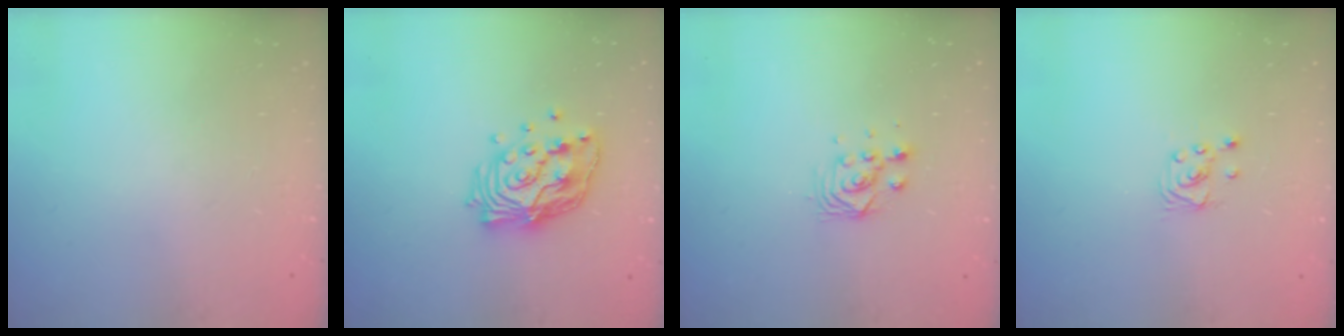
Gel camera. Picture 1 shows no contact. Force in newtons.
{"total": 14.8, "press": 14.8, "slide": 1.2}
{"total": 2.9, "press": 2.8, "slide": 0.8}
{"total": 1.6, "press": 1.6, "slide": 0.0}